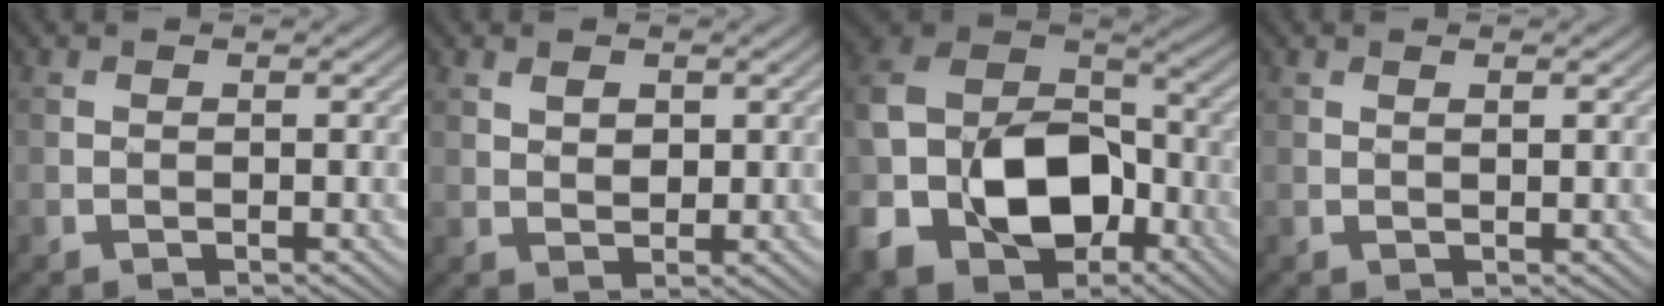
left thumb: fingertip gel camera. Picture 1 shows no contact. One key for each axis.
{"total": 2.0, "fx": 1.0, "fy": 1.3, "fz": 1.1, "tx": -0.024, "ty": -0.004, "tz": 0.023}
{"total": 15.1, "fx": -6.3, "fy": 10.1, "fz": 9.3, "tx": -0.199, "ty": -0.021, "tz": -0.130}
{"total": 0.7, "fx": 0.4, "fy": 0.1, "fz": 0.5, "tx": -0.009, "ty": 0.001, "tz": 0.008}